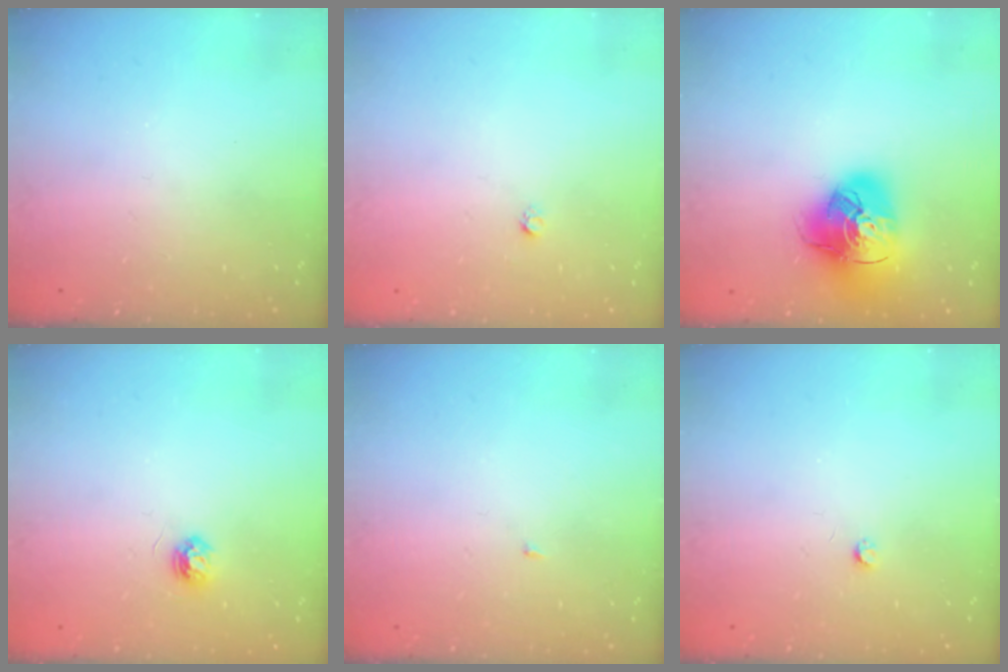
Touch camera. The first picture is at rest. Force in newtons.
{"total": 1.6, "press": 1.5, "slide": 0.1}
{"total": 15.6, "press": 15.5, "slide": 1.6}
{"total": 4.5, "press": 4.4, "slide": 0.5}
{"total": 1.8, "press": 1.8, "slide": 0.2}
{"total": 2.5, "press": 2.5, "slide": 0.4}